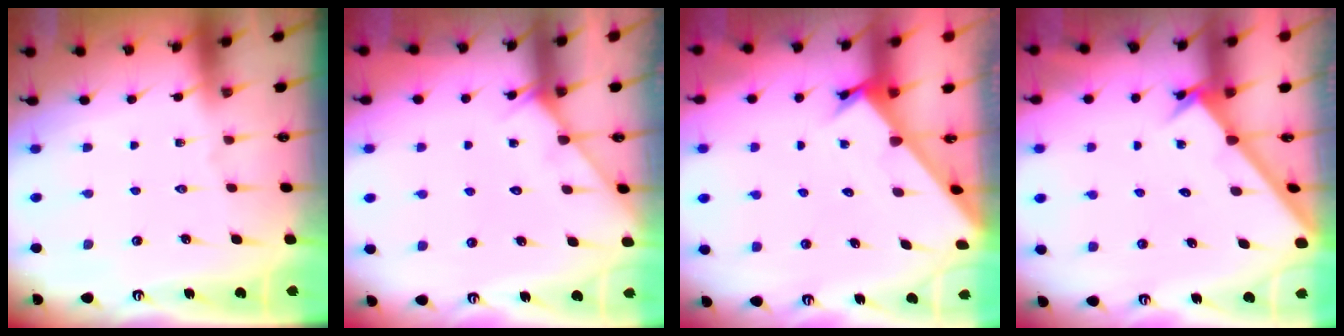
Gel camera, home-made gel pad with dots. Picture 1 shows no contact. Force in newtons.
{"total": 4.6, "press": 4.6, "slide": 0.5}
{"total": 2.3, "press": 2.3, "slide": 0.0}
{"total": 2.1, "press": 2.1, "slide": 0.3}